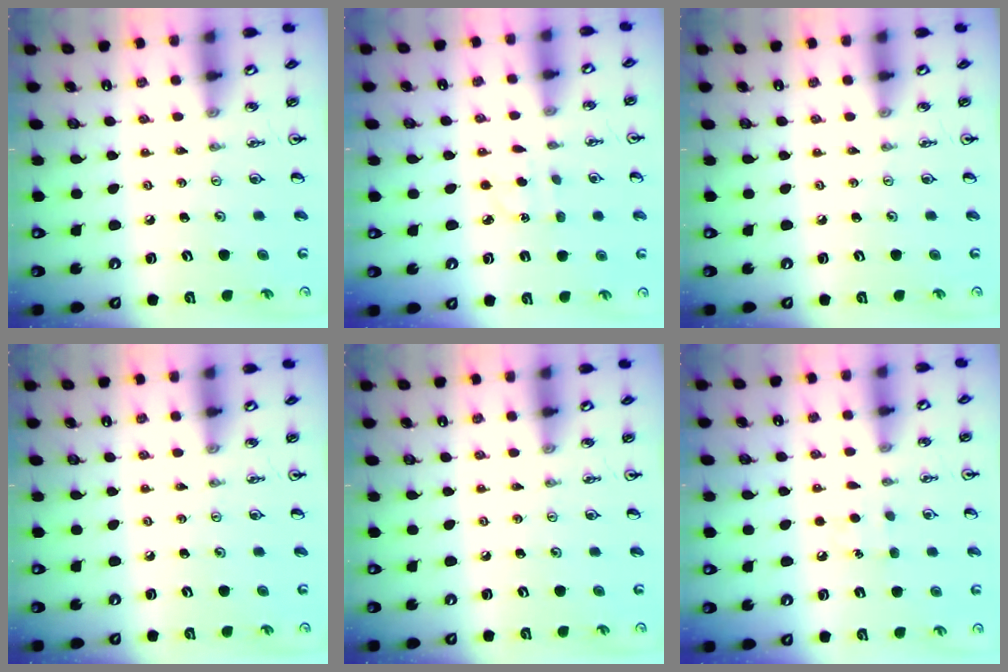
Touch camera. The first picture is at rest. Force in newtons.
{"total": 2.7, "press": 2.6, "slide": 0.4}
{"total": 0.0}
{"total": 0.0}
{"total": 0.0}
{"total": 6.4, "press": 6.3, "slide": 0.7}